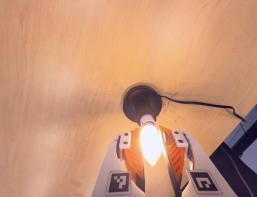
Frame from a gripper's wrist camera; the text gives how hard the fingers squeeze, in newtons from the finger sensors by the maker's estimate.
{"total": 12.2, "left": 9.8, "right": 14.5}